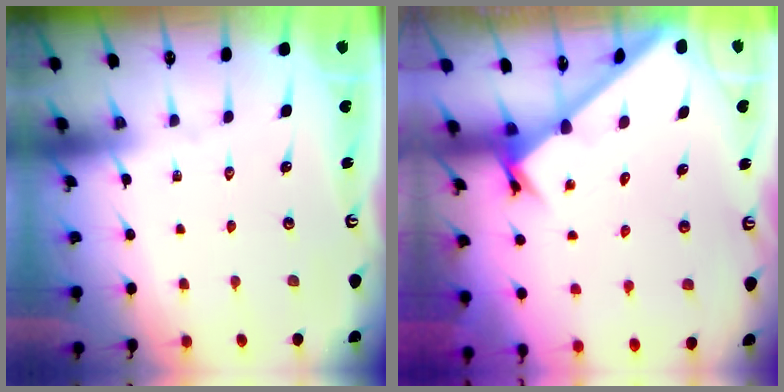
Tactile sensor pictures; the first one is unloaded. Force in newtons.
{"total": 2.1, "press": 2.1, "slide": 0.1}